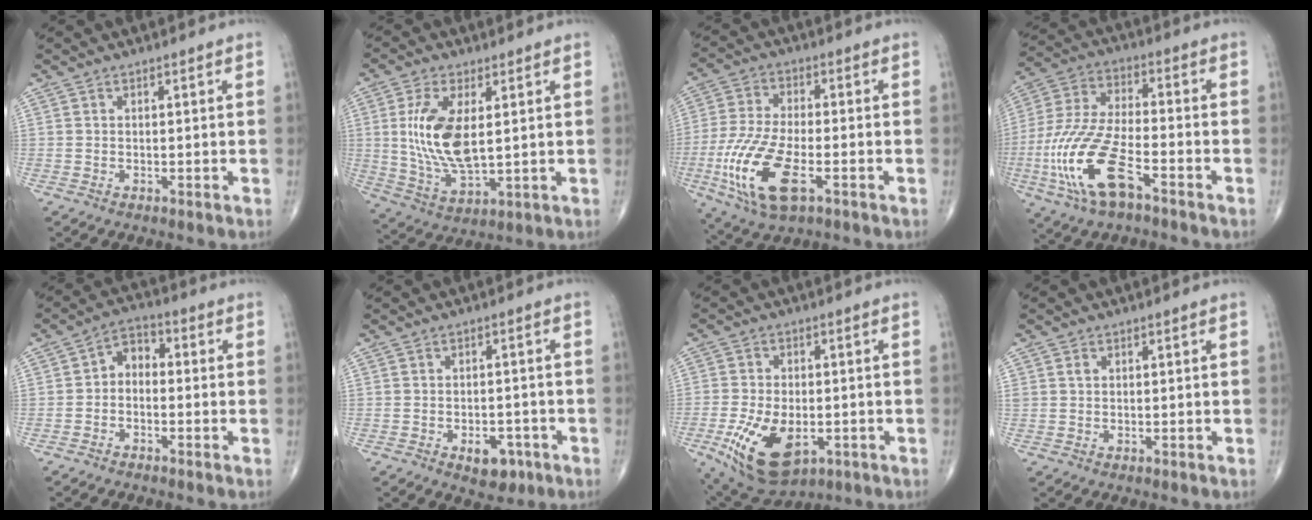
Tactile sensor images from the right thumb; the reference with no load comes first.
{"total": 13.0, "force": [2.1, 6.0, 11.3], "torque": [-0.227, -0.017, 0.051]}
{"total": 15.4, "force": [-5.2, 6.5, 12.9], "torque": [-0.284, 0.002, -0.092]}
{"total": 17.0, "force": [-7.1, 6.6, 14.0], "torque": [-0.311, 0.024, -0.131]}
{"total": 4.7, "force": [-0.7, 3.3, 3.2], "torque": [-0.034, 0.027, -0.030]}
{"total": 5.3, "force": [-2.4, 3.3, 3.3], "torque": [-0.028, 0.013, -0.026]}
{"total": 14.4, "force": [-4.6, 8.3, 10.9], "torque": [-0.198, 0.002, -0.061]}
{"total": 1.1, "force": [0.4, 0.9, 0.5], "torque": [-0.002, 0.000, 0.008]}